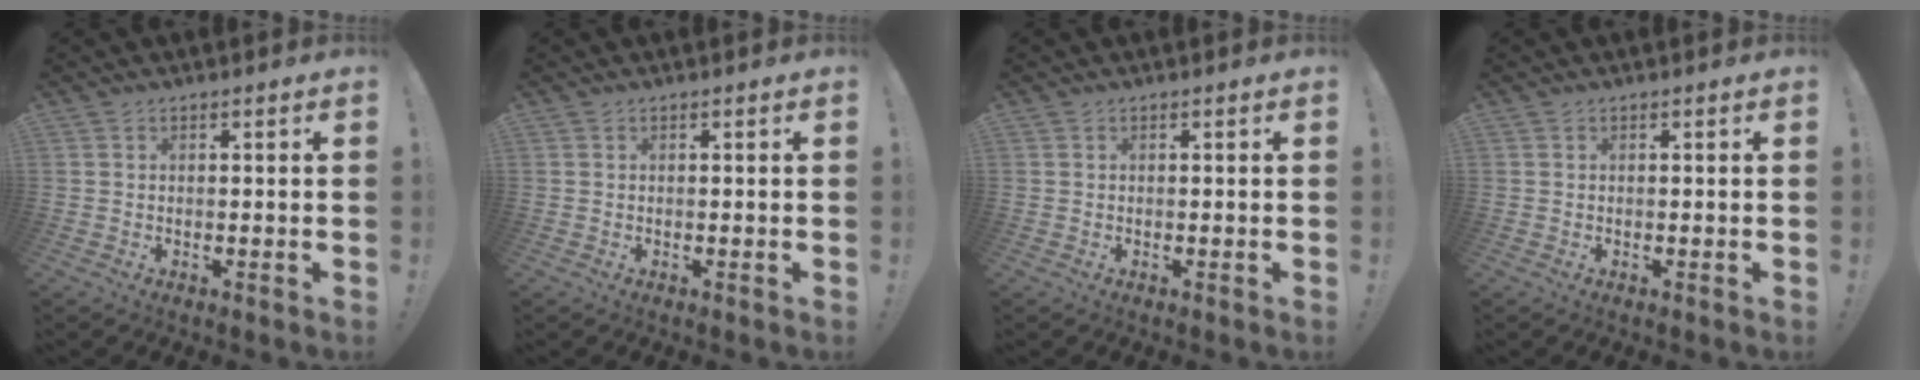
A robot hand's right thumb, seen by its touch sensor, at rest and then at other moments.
{"total": 0.0}
{"total": 0.0}
{"total": 0.0}